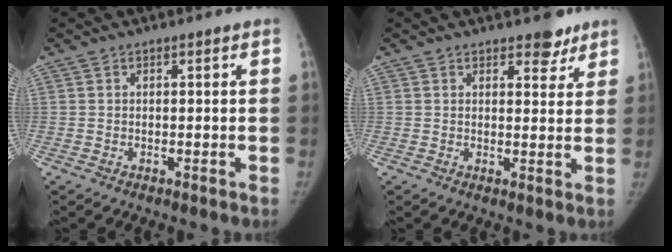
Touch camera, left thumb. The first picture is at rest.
{"total": 4.1, "force": [3.1, 2.0, 1.8], "torque": [0.002, -0.019, 0.040]}